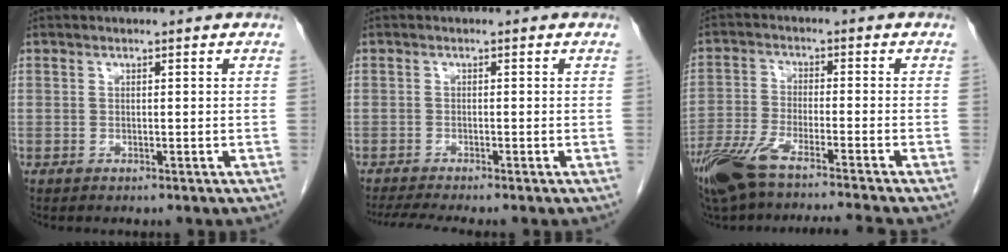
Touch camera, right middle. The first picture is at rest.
{"total": 4.0, "force": [-3.4, -0.7, 1.9], "torque": [-0.038, -0.017, -0.061]}
{"total": 13.5, "force": [-11.0, 0.0, 7.9], "torque": [-0.148, -0.028, -0.188]}